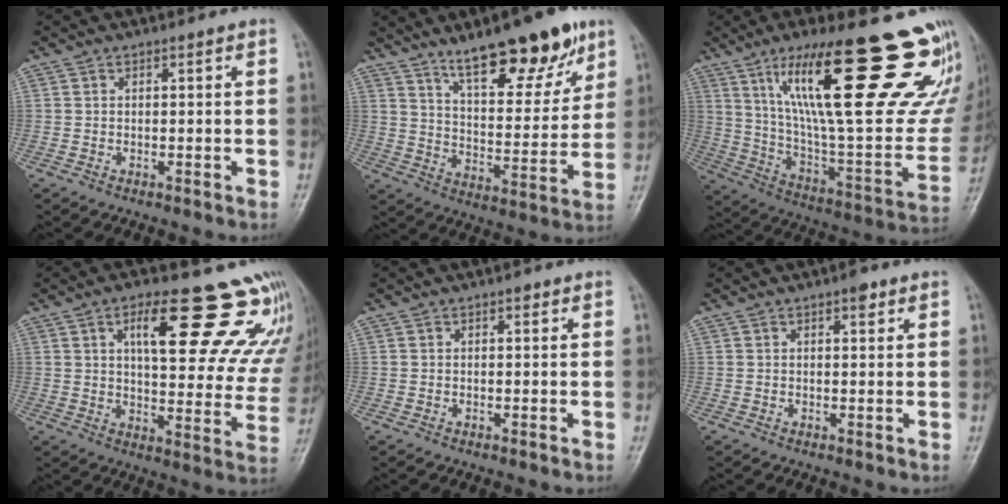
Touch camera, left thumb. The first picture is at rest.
{"total": 18.1, "force": [12.0, 6.0, 12.2], "torque": [-0.140, -0.065, 0.194]}
{"total": 36.4, "force": [20.1, 8.1, 29.2], "torque": [-0.335, -0.053, 0.332]}
{"total": 22.4, "force": [14.8, 6.6, 15.4], "torque": [-0.162, -0.064, 0.188]}
{"total": 0.6, "force": [0.3, 0.3, 0.4], "torque": [-0.002, 0.001, 0.001]}
{"total": 1.8, "force": [1.1, 0.8, 1.3], "torque": [-0.014, -0.002, 0.012]}